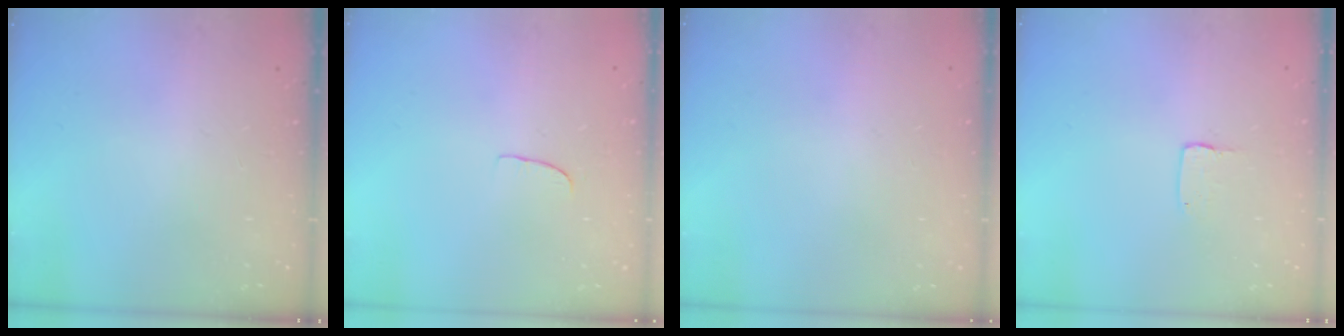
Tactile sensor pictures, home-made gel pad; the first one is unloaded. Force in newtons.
{"total": 5.7, "press": 5.7, "slide": 0.5}
{"total": 0.0}
{"total": 2.0, "press": 2.0, "slide": 0.2}